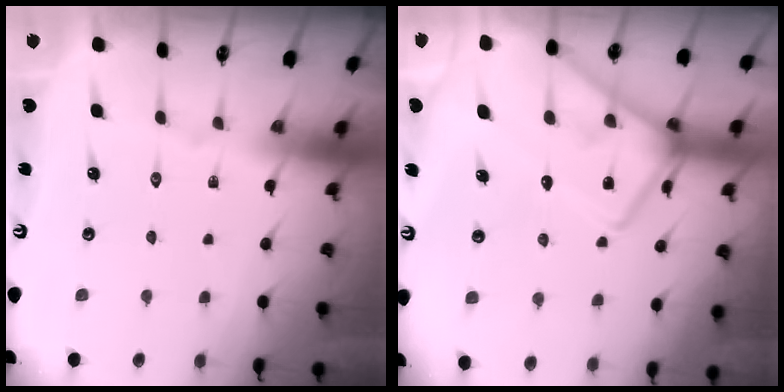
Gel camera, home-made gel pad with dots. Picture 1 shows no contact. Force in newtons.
{"total": 16.3, "press": 16.3, "slide": 1.4}